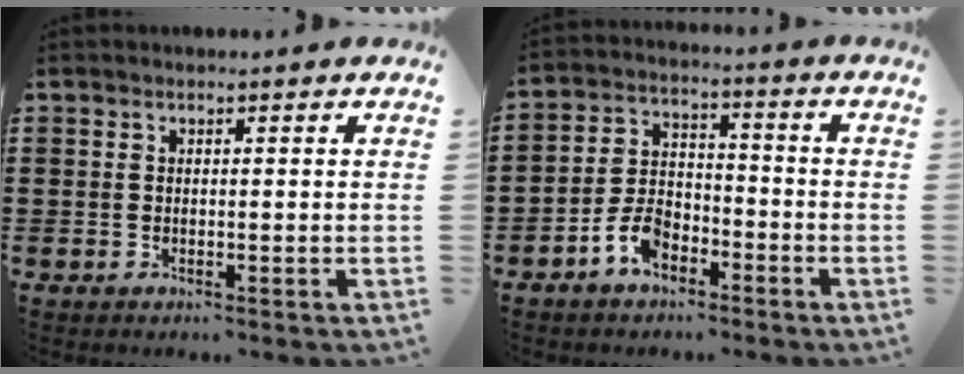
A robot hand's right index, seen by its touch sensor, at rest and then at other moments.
{"total": 6.1, "force": [-3.8, 3.4, 3.3], "torque": [-0.083, 0.007, -0.076]}